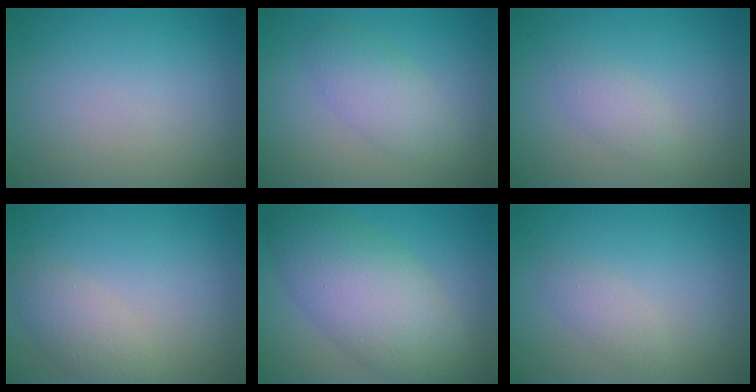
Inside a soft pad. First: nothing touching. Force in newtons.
{"total": 2.8, "press": 2.8, "slide": 0.2}
{"total": 1.6, "press": 1.6, "slide": 0.1}
{"total": 2.4, "press": 2.4, "slide": 0.2}
{"total": 7.8, "press": 7.8, "slide": 0.4}
{"total": 1.3, "press": 1.3, "slide": 0.1}